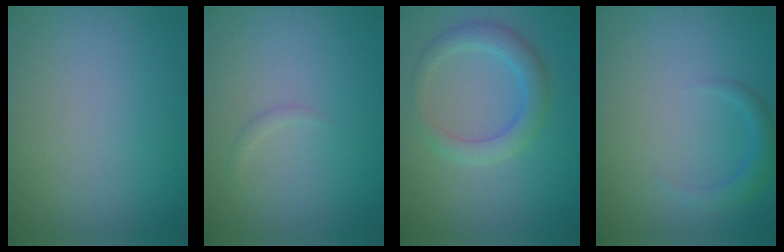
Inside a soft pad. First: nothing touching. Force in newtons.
{"total": 0.6, "press": 0.6, "slide": 0.1}
{"total": 3.4, "press": 3.4, "slide": 0.2}
{"total": 1.8, "press": 1.8, "slide": 0.1}